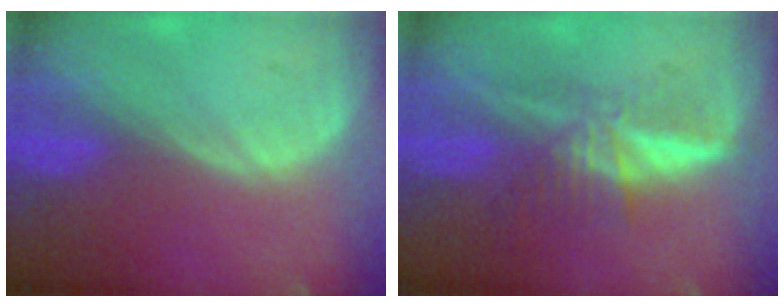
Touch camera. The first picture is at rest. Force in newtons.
{"total": 5.9, "press": 5.5, "slide": 1.9}